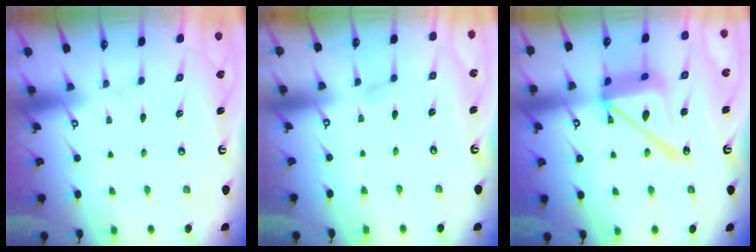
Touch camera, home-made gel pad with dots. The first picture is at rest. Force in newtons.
{"total": 2.8, "press": 2.8, "slide": 0.2}
{"total": 17.6, "press": 17.5, "slide": 1.8}